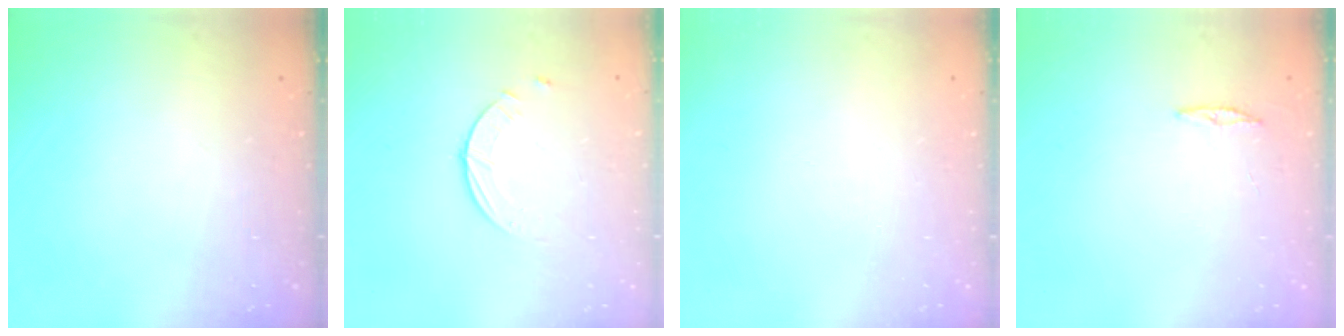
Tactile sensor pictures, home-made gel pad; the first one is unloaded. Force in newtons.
{"total": 2.5, "press": 2.5, "slide": 0.3}
{"total": 0.0}
{"total": 3.0, "press": 2.9, "slide": 0.3}